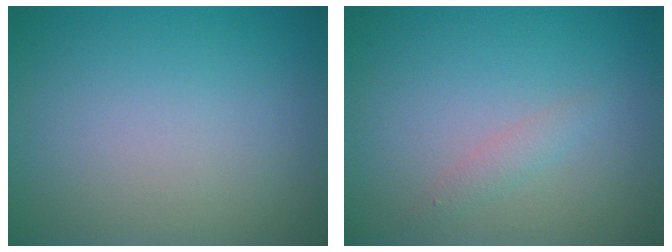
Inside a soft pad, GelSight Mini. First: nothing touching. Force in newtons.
{"total": 1.1, "press": 1.1, "slide": 0.1}